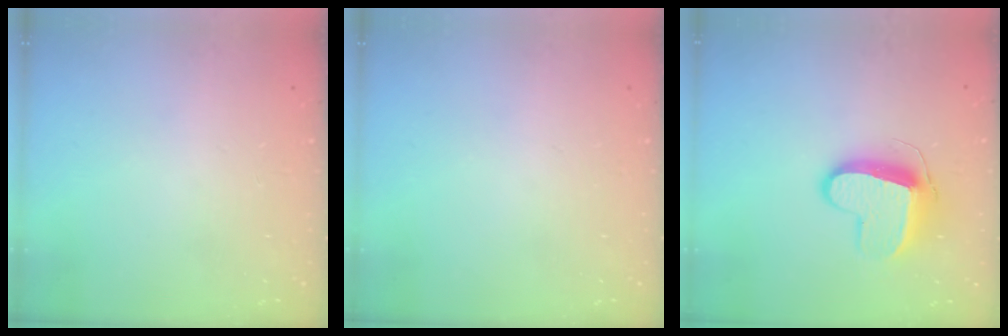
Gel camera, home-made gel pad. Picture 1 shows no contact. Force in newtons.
{"total": 0.0}
{"total": 11.7, "press": 11.7, "slide": 0.9}